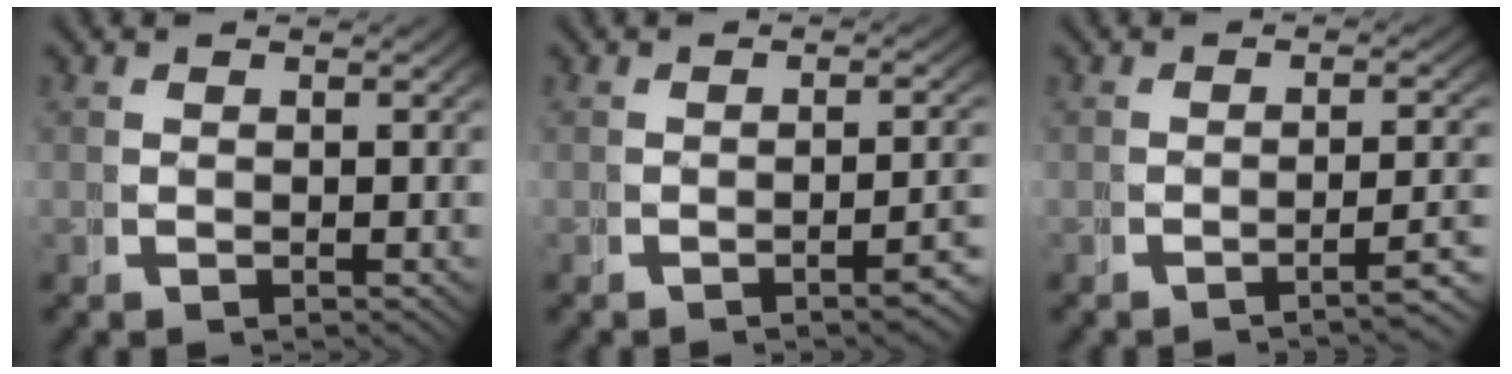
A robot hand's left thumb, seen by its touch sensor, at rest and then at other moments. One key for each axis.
{"total": 2.7, "fx": -1.5, "fy": 0.2, "fz": 2.2, "tx": -0.027, "ty": 0.007, "tz": -0.023}
{"total": 3.3, "fx": -2.1, "fy": 0.0, "fz": 2.5, "tx": -0.031, "ty": 0.007, "tz": -0.034}